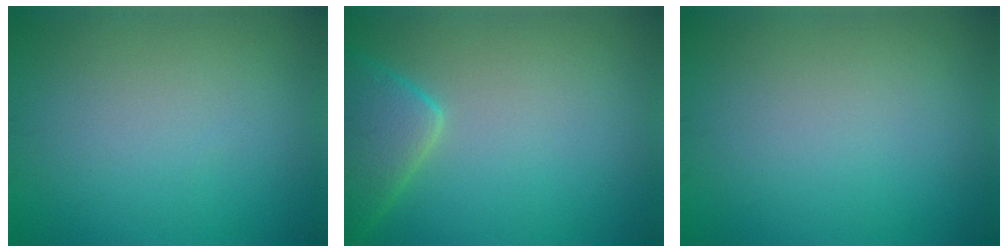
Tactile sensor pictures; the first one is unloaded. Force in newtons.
{"total": 4.6, "press": 4.6, "slide": 0.4}
{"total": 0.0}